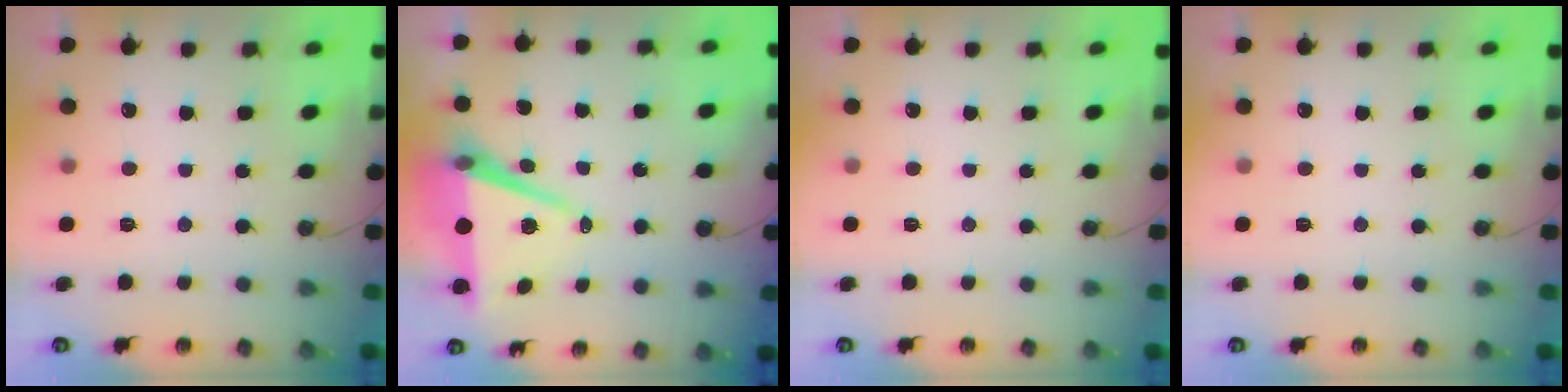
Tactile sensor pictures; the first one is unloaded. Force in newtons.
{"total": 8.5, "press": 7.4, "slide": 4.2}
{"total": 0.0}
{"total": 0.0}